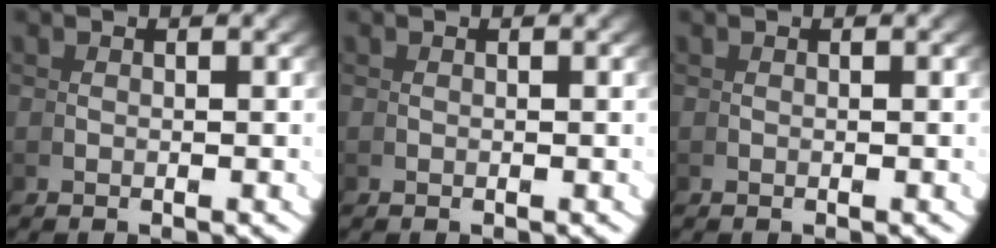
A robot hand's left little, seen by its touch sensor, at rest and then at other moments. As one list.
[{"total": 0.0}, {"total": 0.0}]